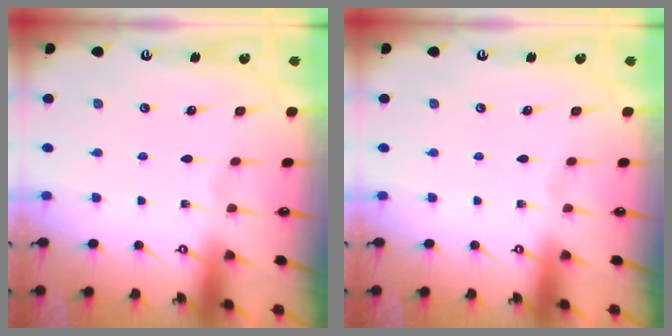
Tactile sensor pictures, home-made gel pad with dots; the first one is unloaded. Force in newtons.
{"total": 0.0}